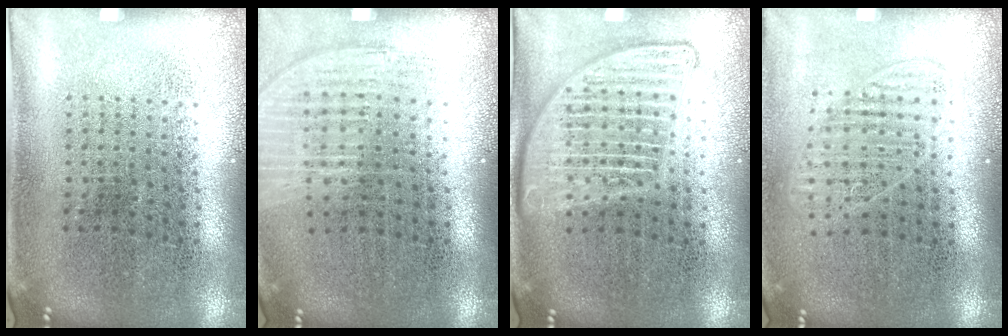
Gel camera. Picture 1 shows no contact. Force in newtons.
{"total": 1.2, "press": 1.2, "slide": 0.3}
{"total": 2.3, "press": 2.3, "slide": 0.2}
{"total": 1.4, "press": 1.2, "slide": 0.7}